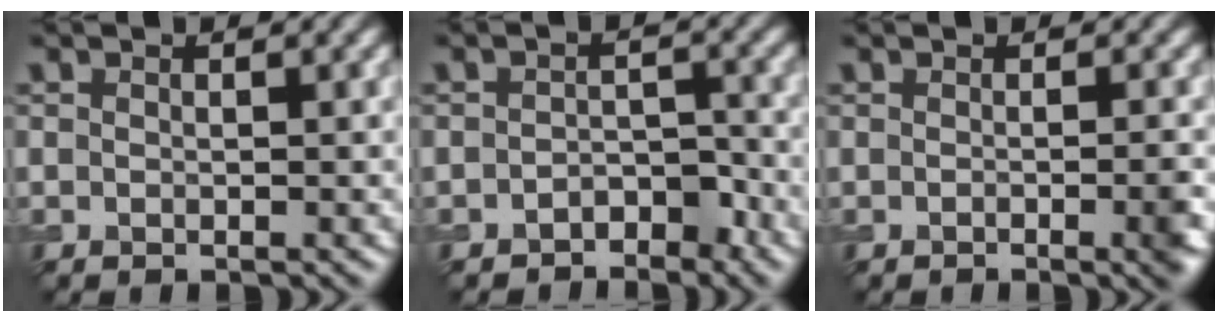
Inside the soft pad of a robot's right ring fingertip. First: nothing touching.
{"total": 2.4, "force": [-2.1, 1.1, 0.6], "torque": [-0.004, 0.010, -0.033]}
{"total": 2.5, "force": [-0.8, 0.7, 2.3], "torque": [-0.024, -0.002, -0.015]}